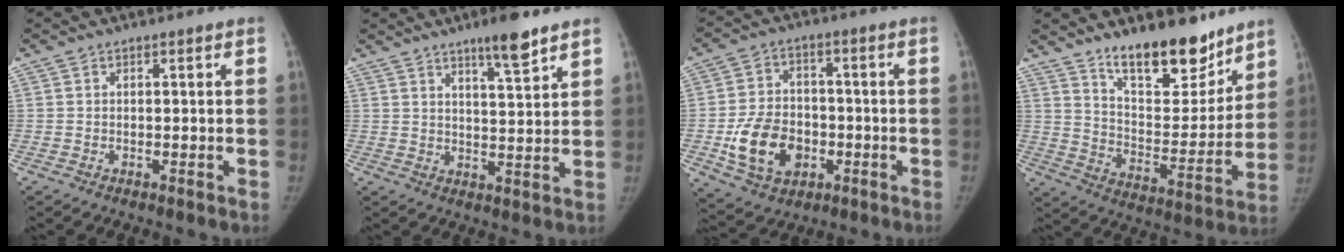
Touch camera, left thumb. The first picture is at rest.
{"total": 7.3, "force": [5.3, 0.9, 5.0], "torque": [-0.071, -0.036, 0.083]}
{"total": 12.6, "force": [-3.2, 9.5, 7.6], "torque": [-0.109, 0.009, -0.048]}
{"total": 18.1, "force": [13.6, 7.0, 9.5], "torque": [-0.093, -0.107, 0.219]}